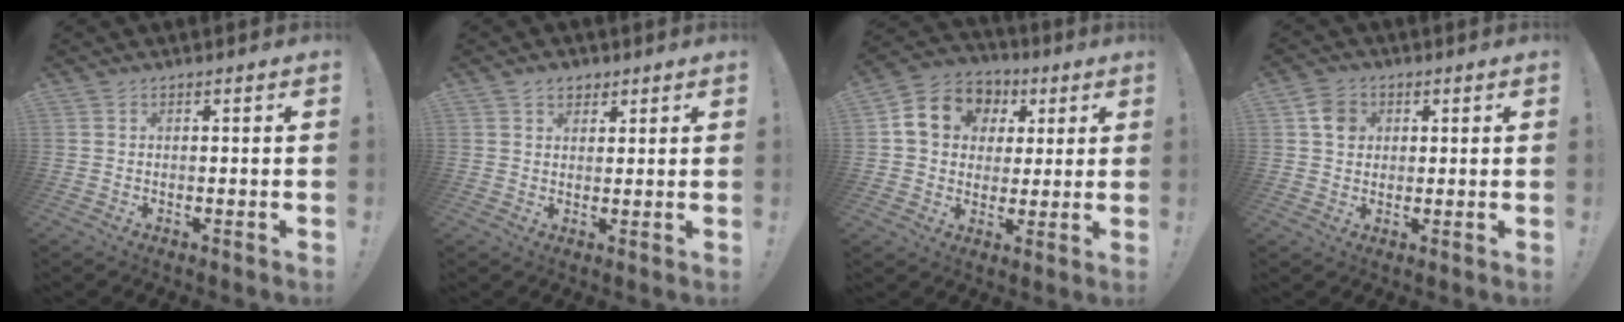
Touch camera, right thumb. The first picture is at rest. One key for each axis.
{"total": 3.7, "fx": 2.3, "fy": 2.6, "fz": 1.2, "tx": -0.011, "ty": -0.008, "tz": 0.040}
{"total": 13.1, "fx": 4.3, "fy": 10.9, "fz": 5.9, "tx": -0.090, "ty": -0.007, "tz": 0.089}
{"total": 5.8, "fx": 1.9, "fy": 4.9, "fz": 2.4, "tx": -0.027, "ty": 0.000, "tz": 0.035}